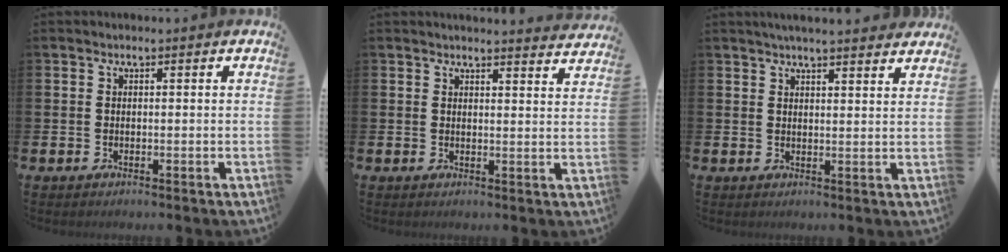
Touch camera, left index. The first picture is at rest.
{"total": 2.9, "force": [2.9, -0.1, 0.0], "torque": [0.003, -0.021, 0.051]}
{"total": 3.8, "force": [3.8, -0.2, 0.8], "torque": [-0.022, -0.013, 0.068]}